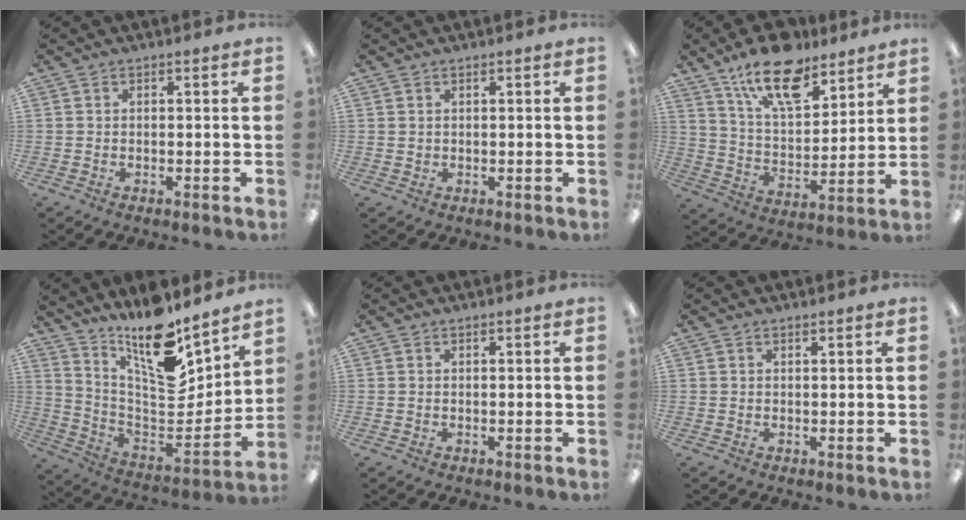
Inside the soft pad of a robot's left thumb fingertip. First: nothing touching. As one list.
[{"total": 0.8, "force": [0.5, 0.6, 0.1], "torque": [-0.003, 0.002, 0.010]}, {"total": 17.0, "force": [12.2, 7.2, 9.3], "torque": [-0.163, -0.061, 0.215]}, {"total": 17.4, "force": [13.6, 4.7, 9.8], "torque": [-0.160, -0.126, 0.234]}, {"total": 0.0}, {"total": 0.5, "force": [0.5, 0.1, 0.2], "torque": [-0.004, 0.001, 0.009]}]